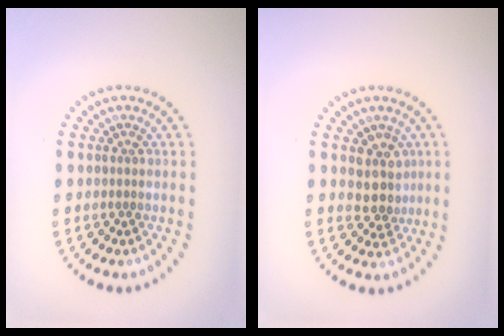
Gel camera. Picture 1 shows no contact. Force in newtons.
{"total": 2.8, "press": 2.3, "slide": 1.6}